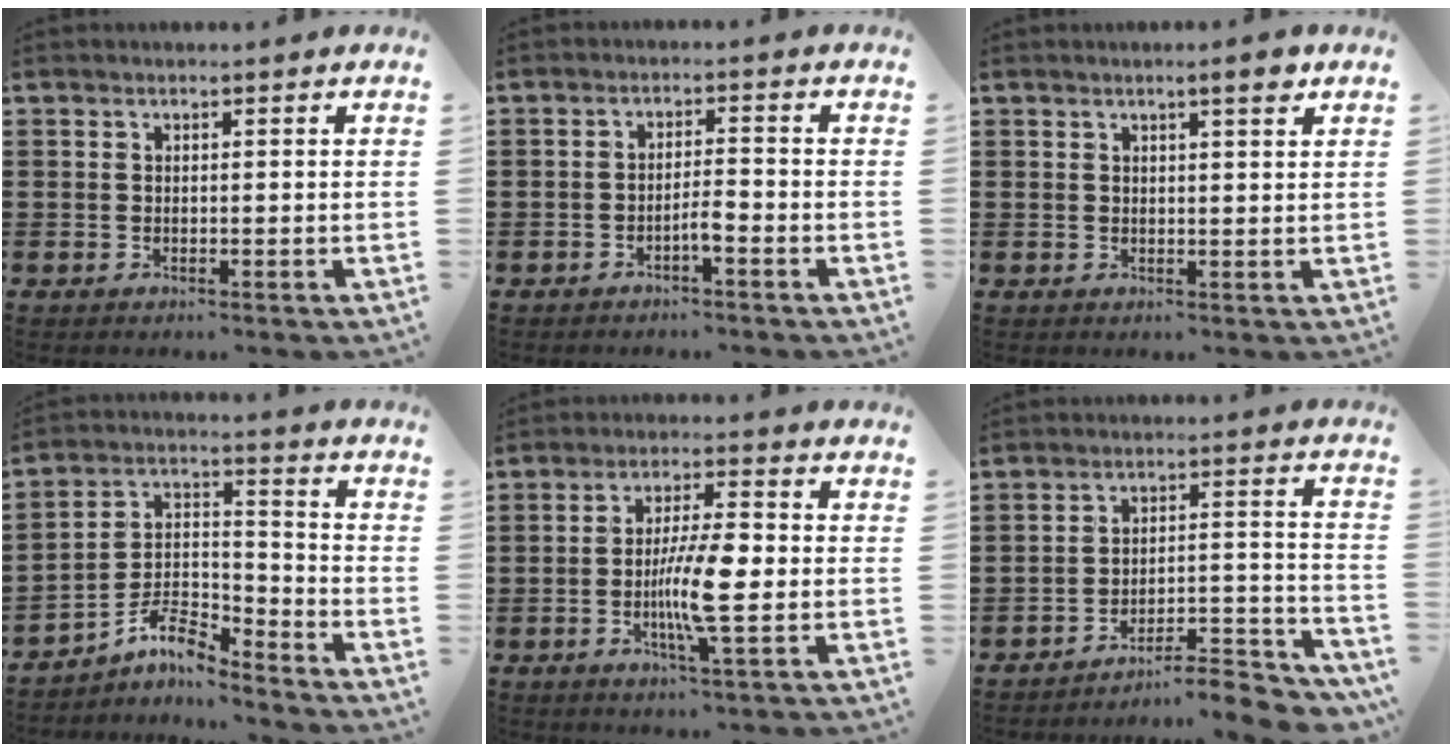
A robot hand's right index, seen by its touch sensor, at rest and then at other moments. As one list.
[{"total": 2.6, "force": [-1.5, 0.3, 2.1], "torque": [-0.046, 0.001, -0.031]}, {"total": 2.8, "force": [1.9, 0.2, 2.1], "torque": [-0.027, -0.003, 0.028]}, {"total": 7.1, "force": [-5.8, 2.1, 3.4], "torque": [-0.083, -0.004, -0.117]}, {"total": 9.0, "force": [-1.5, 1.5, 8.8], "torque": [-0.169, -0.008, -0.032]}, {"total": 7.2, "force": [-6.8, 0.8, 2.2], "torque": [-0.028, 0.008, -0.131]}]